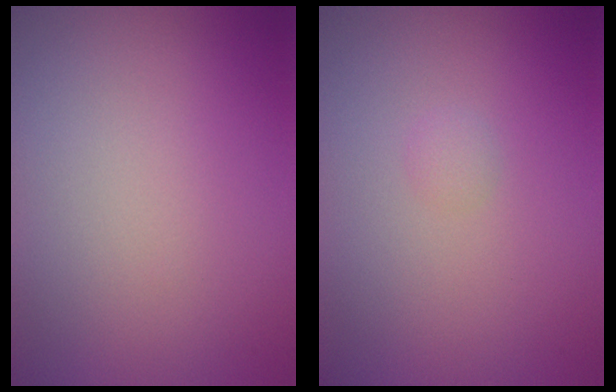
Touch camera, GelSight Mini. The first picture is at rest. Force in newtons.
{"total": 0.6, "press": 0.6, "slide": 0.0}